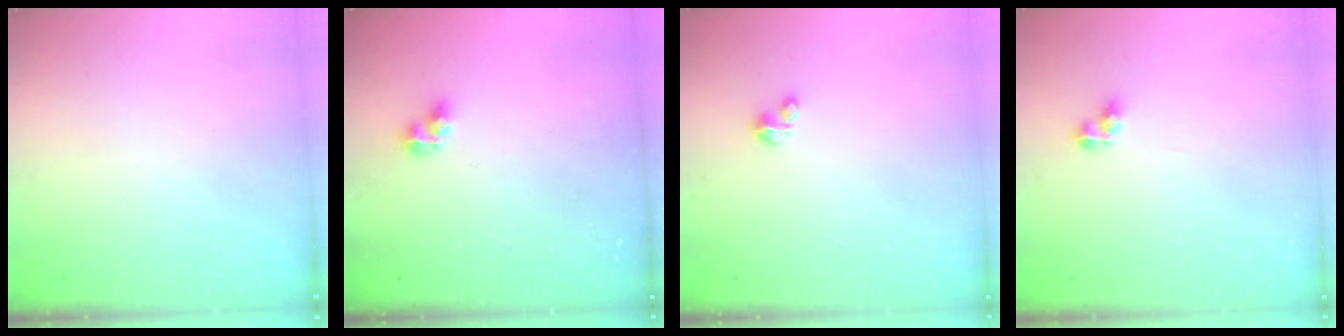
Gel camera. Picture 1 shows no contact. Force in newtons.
{"total": 5.3, "press": 5.3, "slide": 0.3}
{"total": 0.9, "press": 0.9, "slide": 0.2}
{"total": 5.5, "press": 5.5, "slide": 0.6}